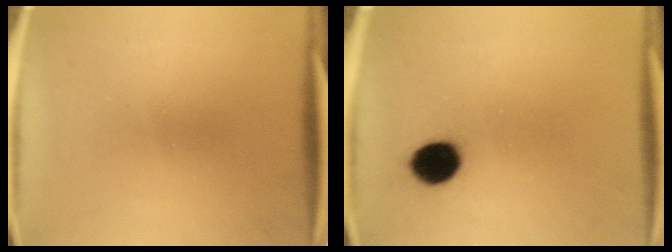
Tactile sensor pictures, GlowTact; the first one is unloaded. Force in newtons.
{"total": 7.8}